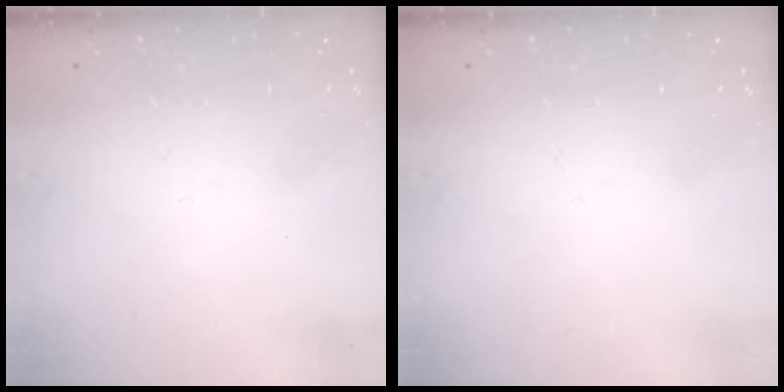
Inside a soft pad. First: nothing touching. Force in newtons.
{"total": 0.0}